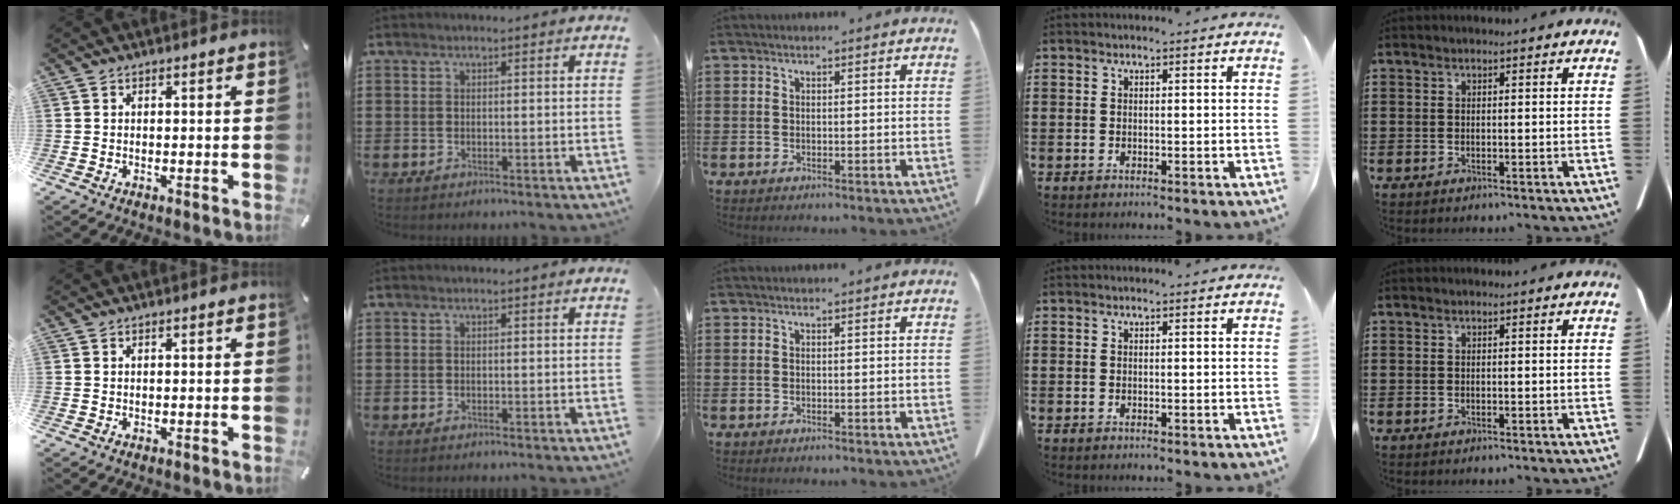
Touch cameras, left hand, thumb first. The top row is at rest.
{}